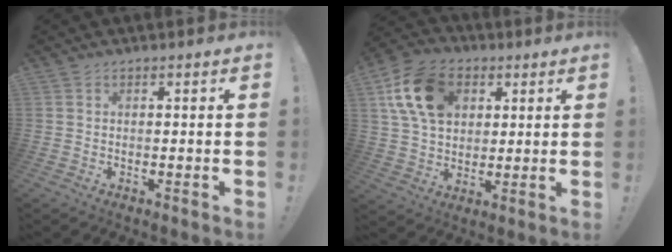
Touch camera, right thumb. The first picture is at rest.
{"total": 17.0, "force": [6.0, 12.2, 10.2], "torque": [-0.166, -0.010, 0.120]}